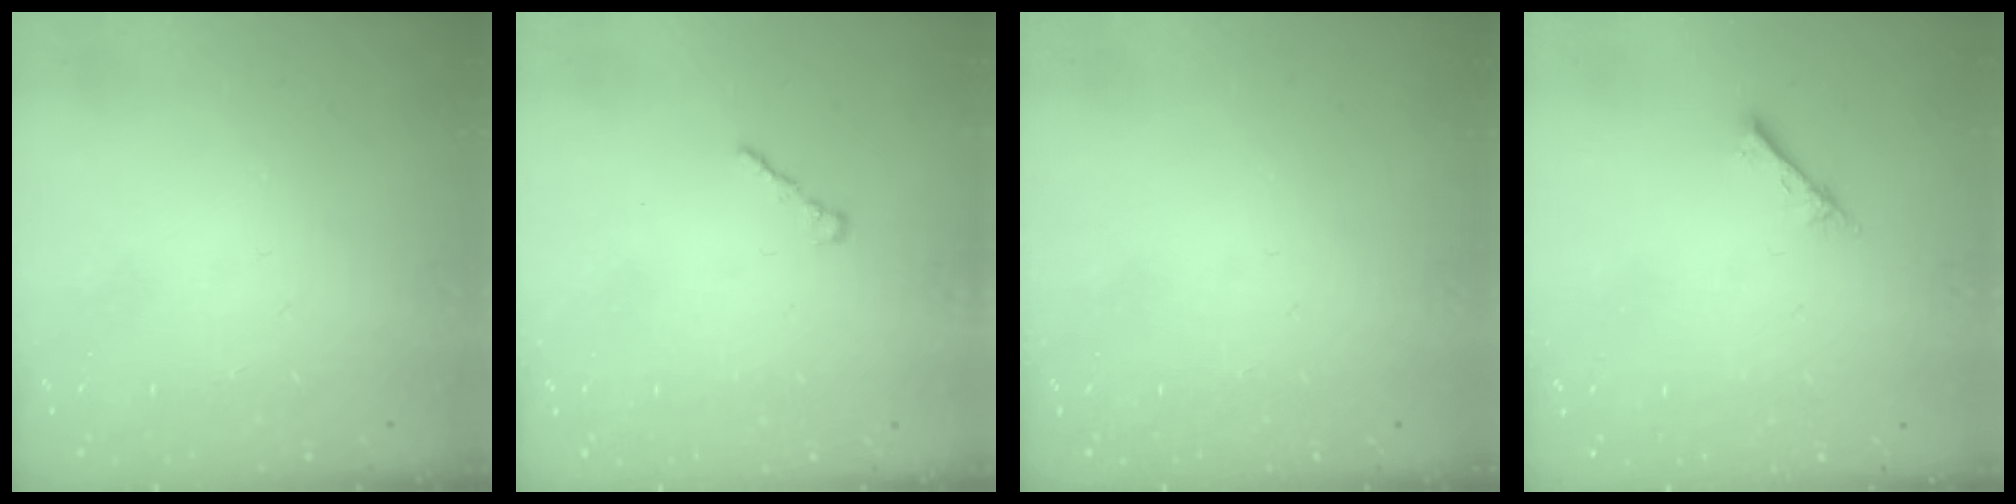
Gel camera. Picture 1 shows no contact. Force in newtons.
{"total": 1.4, "press": 1.3, "slide": 0.5}
{"total": 0.0}
{"total": 2.4, "press": 2.4, "slide": 0.3}